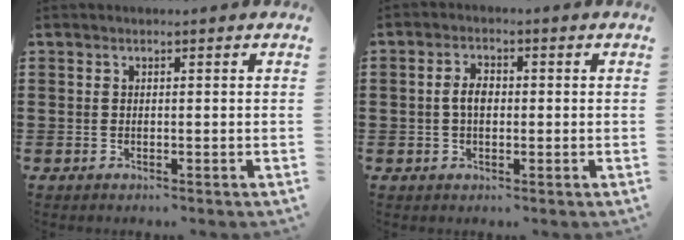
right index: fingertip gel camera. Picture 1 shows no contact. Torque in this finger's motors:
{"motor_torque": [0.82, 0.58, 0.45, 0.10]}